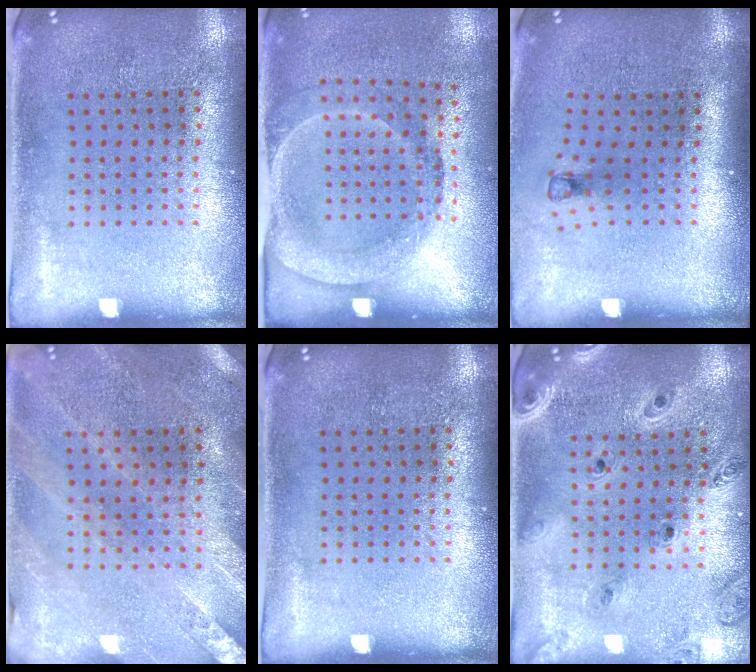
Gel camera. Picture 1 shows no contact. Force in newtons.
{"total": 1.7, "press": 1.2, "slide": 1.2}
{"total": 0.8, "press": 0.4, "slide": 0.7}
{"total": 0.5, "press": 0.5, "slide": 0.2}
{"total": 0.0}
{"total": 1.4, "press": 1.4, "slide": 0.1}